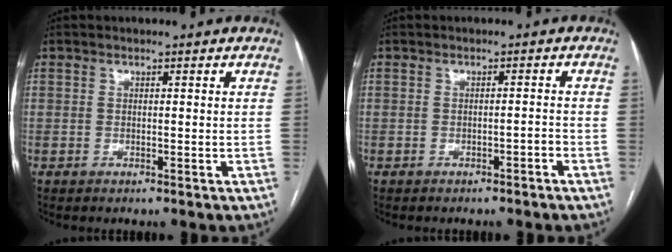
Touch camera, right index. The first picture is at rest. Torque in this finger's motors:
{"motor_torque": [0.10, 0.08, 0.02, 0.01]}